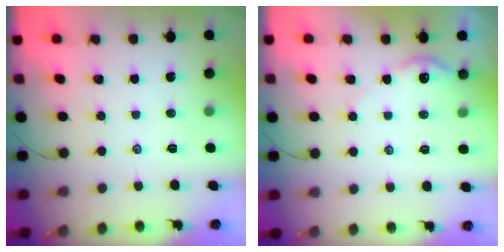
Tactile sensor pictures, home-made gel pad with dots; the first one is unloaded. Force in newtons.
{"total": 3.7, "press": 3.6, "slide": 0.4}